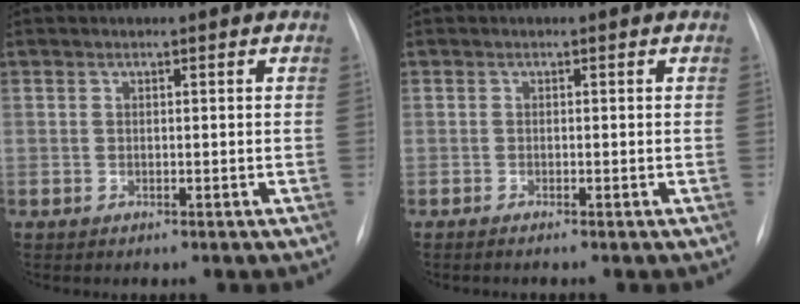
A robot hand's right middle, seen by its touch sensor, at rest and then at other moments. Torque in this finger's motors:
{"motor_torque": [0.75, -1.10, 0.10, 0.00]}